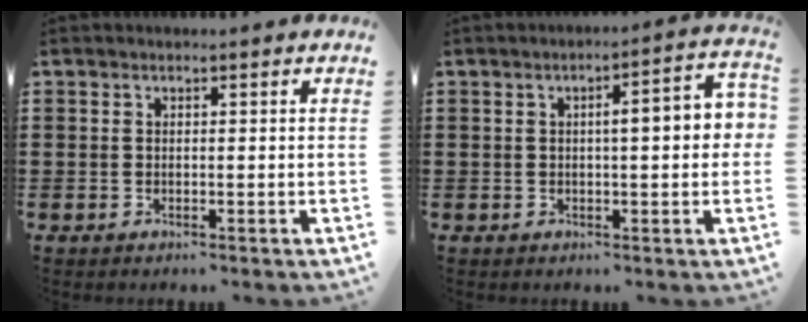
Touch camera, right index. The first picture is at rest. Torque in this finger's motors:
{"motor_torque": [1.04, -0.22, 0.27, 0.10]}